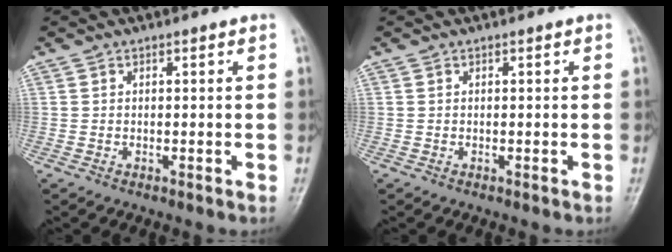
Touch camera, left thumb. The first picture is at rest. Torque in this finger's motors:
{"motor_torque": [0.00, 0.00, -0.07, -0.07, 0.00]}